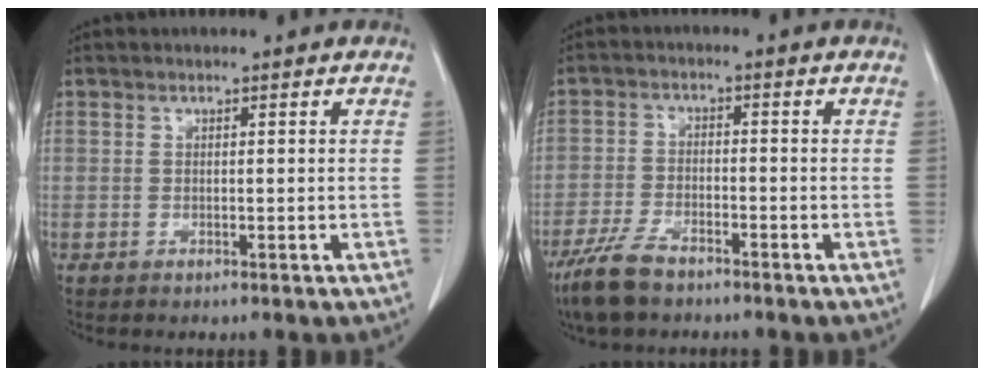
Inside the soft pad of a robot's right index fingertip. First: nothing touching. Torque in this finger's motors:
{"motor_torque": [0.26, -0.32, -0.06, -0.07]}